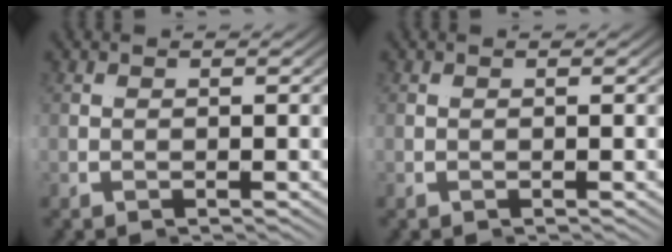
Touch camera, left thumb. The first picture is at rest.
{"total": 0.0}